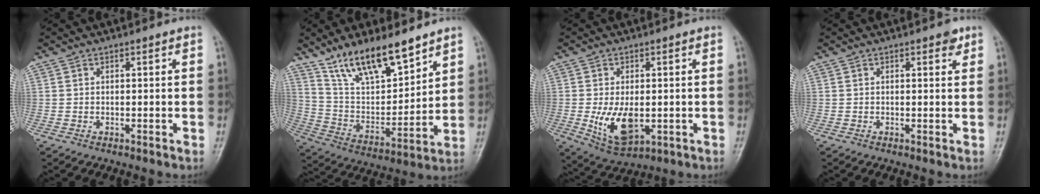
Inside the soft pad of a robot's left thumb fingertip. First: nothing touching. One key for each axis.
{"total": 16.2, "fx": 12.1, "fy": 5.4, "fz": 9.3, "tx": -0.131, "ty": -0.064, "tz": 0.231}
{"total": 8.9, "fx": -1.3, "fy": 4.9, "fz": 7.3, "tx": -0.125, "ty": -0.015, "tz": -0.009}
{"total": 1.6, "fx": 1.0, "fy": 0.8, "fz": 1.1, "tx": -0.006, "ty": -0.003, "tz": 0.009}